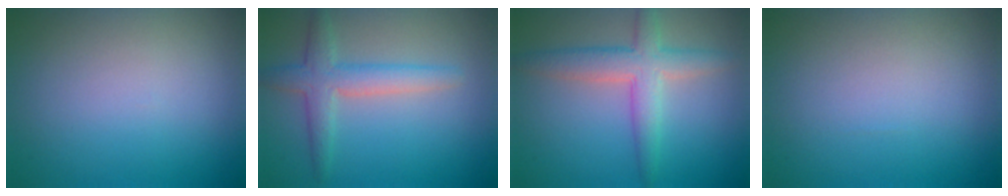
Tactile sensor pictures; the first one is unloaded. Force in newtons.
{"total": 3.4, "press": 3.4, "slide": 0.1}
{"total": 4.3, "press": 4.3, "slide": 0.1}
{"total": 0.0}